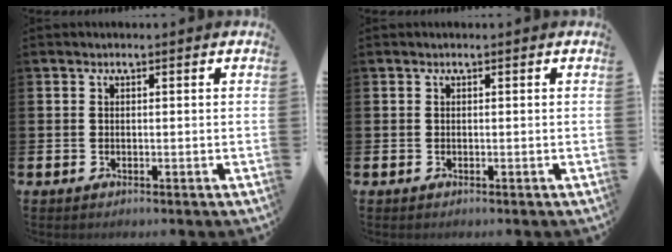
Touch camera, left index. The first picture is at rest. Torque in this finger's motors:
{"motor_torque": [-0.08, 0.08, 0.00, -0.01]}